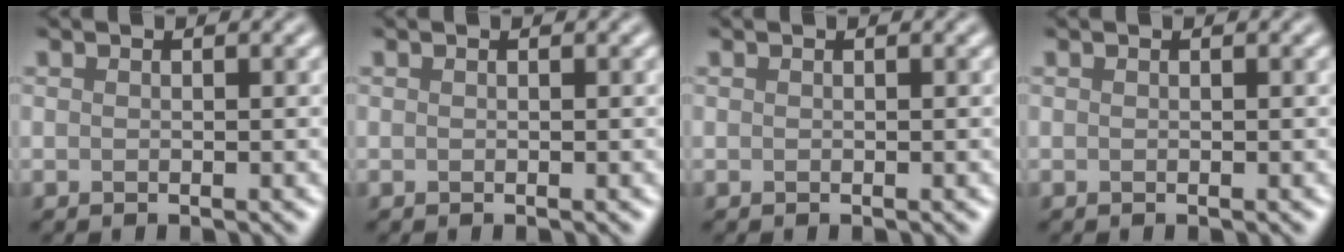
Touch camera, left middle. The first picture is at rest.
{"total": 0.0}
{"total": 0.0}
{"total": 0.0}